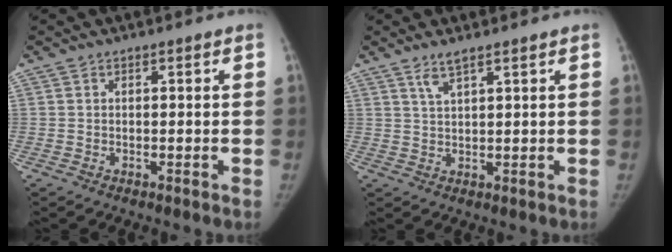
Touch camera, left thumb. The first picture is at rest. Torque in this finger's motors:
{"motor_torque": [-0.16, -0.39, 0.66, -0.49, 0.00]}